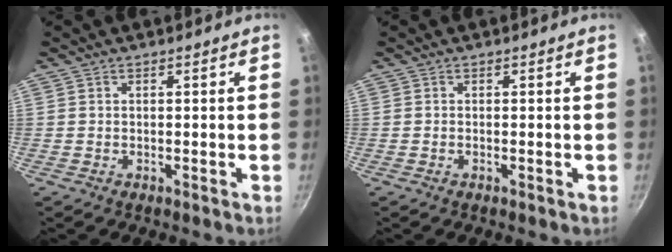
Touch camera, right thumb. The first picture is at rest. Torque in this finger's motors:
{"motor_torque": [0.37, 0.02, 0.37, 0.06, 0.00]}